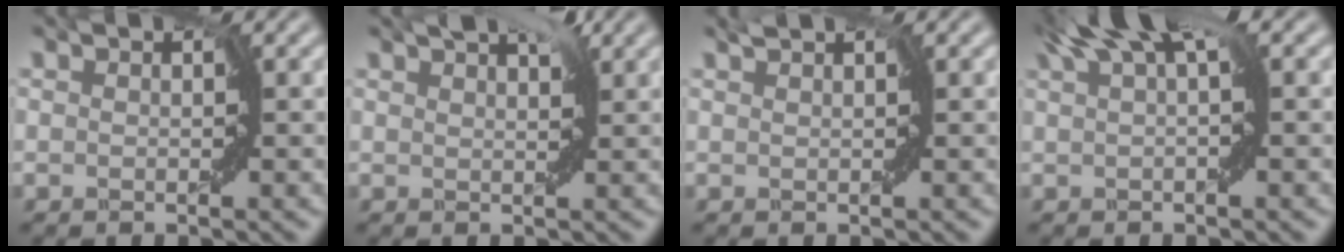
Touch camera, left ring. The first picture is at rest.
{"total": 2.3, "force": [1.7, 0.5, 1.4], "torque": [-0.020, 0.010, 0.011]}
{"total": 0.6, "force": [0.6, -0.1, 0.2], "torque": [-0.004, 0.003, 0.008]}
{"total": 4.3, "force": [2.2, 0.7, 3.7], "torque": [-0.057, 0.013, 0.031]}